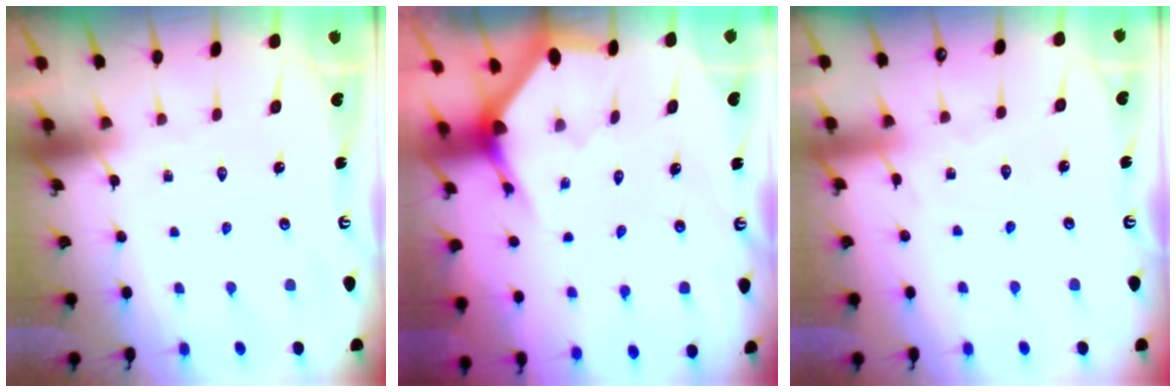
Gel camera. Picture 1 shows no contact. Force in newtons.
{"total": 3.0, "press": 3.0, "slide": 0.1}
{"total": 3.4, "press": 3.4, "slide": 0.4}